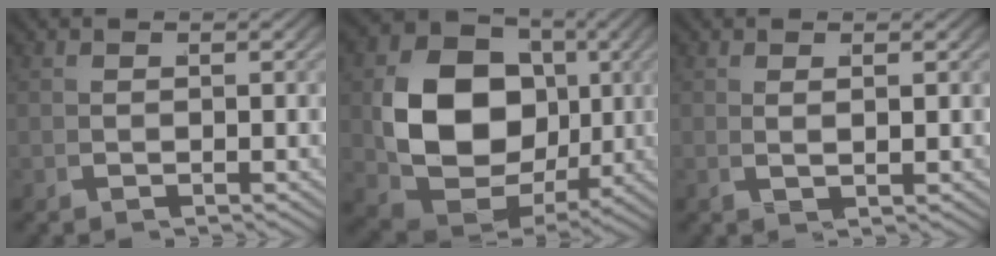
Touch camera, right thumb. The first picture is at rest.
{"total": 15.3, "force": [0.5, 11.4, 10.3], "torque": [-0.218, -0.042, 0.016]}
{"total": 0.8, "force": [0.7, -0.3, 0.4], "torque": [-0.005, 0.007, 0.004]}